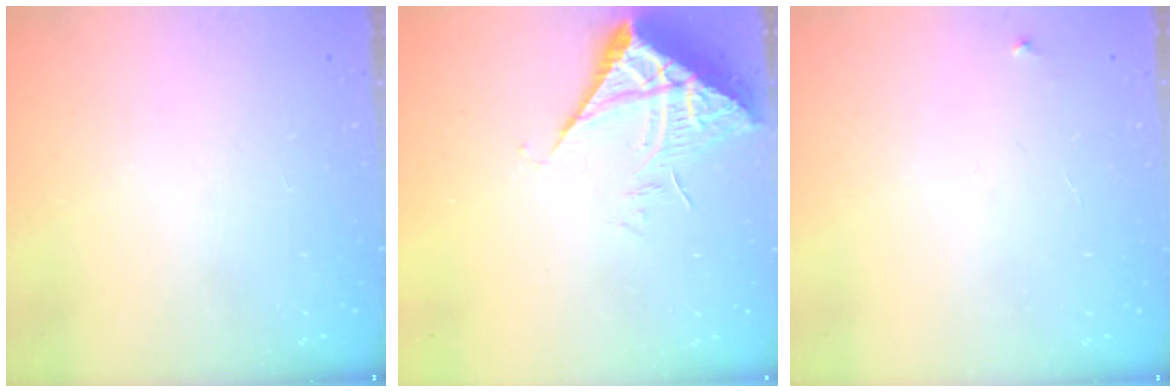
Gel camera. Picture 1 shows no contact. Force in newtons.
{"total": 8.0, "press": 8.0, "slide": 0.8}
{"total": 2.2, "press": 2.2, "slide": 0.1}